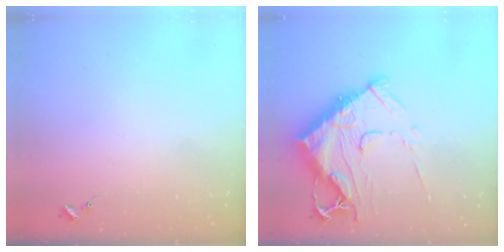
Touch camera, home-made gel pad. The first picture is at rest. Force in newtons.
{"total": 18.4, "press": 18.3, "slide": 1.8}